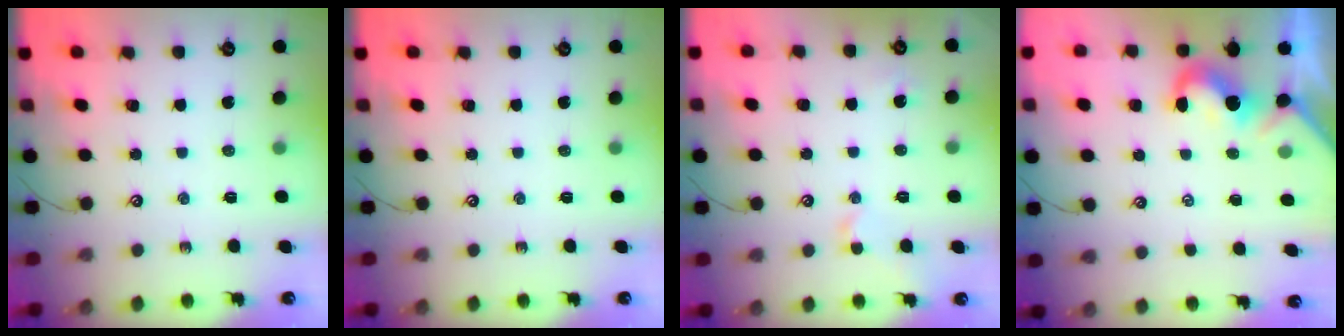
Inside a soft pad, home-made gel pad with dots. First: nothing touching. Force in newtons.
{"total": 0.0}
{"total": 1.5, "press": 1.4, "slide": 0.5}
{"total": 0.0}